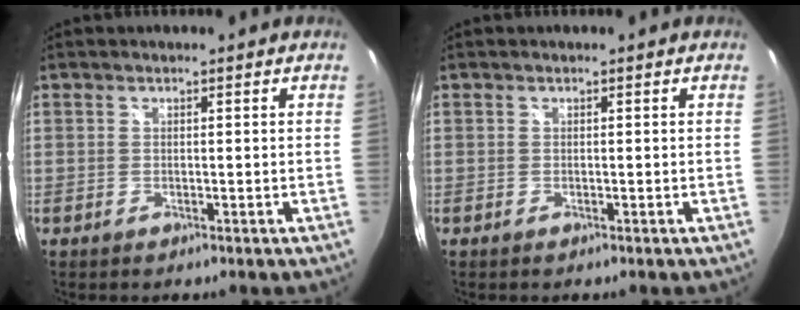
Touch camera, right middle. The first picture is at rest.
{"total": 0.0}